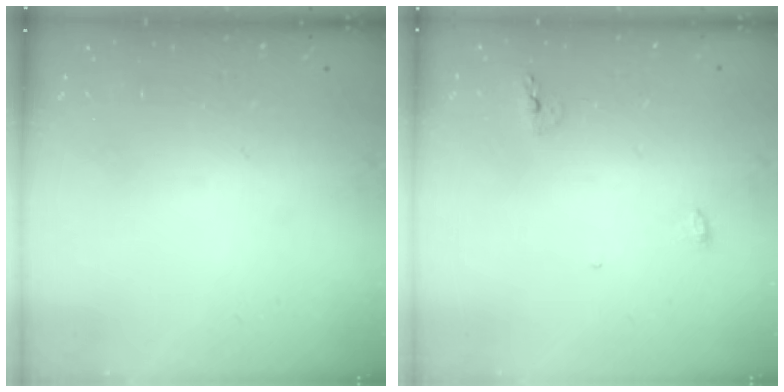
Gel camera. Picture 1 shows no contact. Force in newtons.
{"total": 4.3, "press": 4.2, "slide": 0.9}